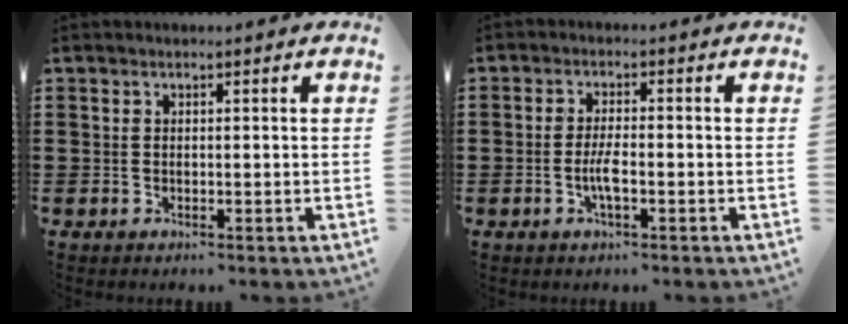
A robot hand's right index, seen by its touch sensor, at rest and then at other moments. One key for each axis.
{"total": 3.8, "fx": -1.2, "fy": 0.8, "fz": 3.5, "tx": -0.076, "ty": -0.003, "tz": -0.027}